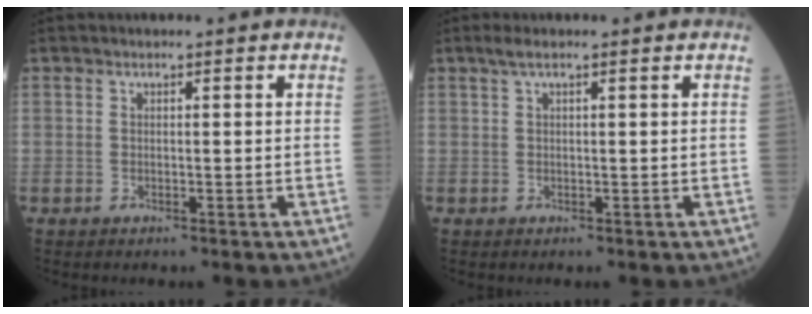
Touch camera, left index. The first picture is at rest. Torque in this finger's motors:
{"motor_torque": [0.16, 0.03, 0.01, 0.00]}